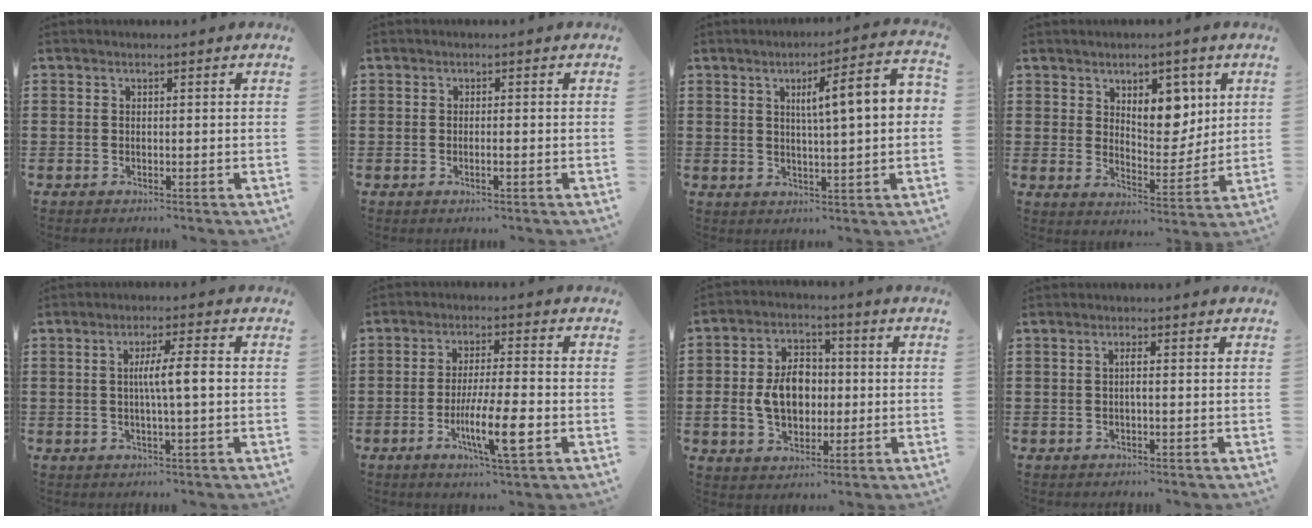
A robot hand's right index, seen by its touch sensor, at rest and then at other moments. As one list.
[{"total": 0.8, "force": [-0.4, 0.1, 0.7], "torque": [-0.014, -0.003, -0.006]}, {"total": 8.4, "force": [1.7, 0.9, 8.1], "torque": [-0.139, -0.004, 0.016]}, {"total": 7.1, "force": [3.8, 4.1, 4.4], "torque": [-0.069, -0.011, 0.062]}, {"total": 5.2, "force": [-0.1, 0.3, 5.2], "torque": [-0.093, -0.003, -0.006]}, {"total": 9.7, "force": [-3.4, 1.7, 8.9], "torque": [-0.168, -0.013, -0.060]}, {"total": 8.0, "force": [-0.6, 5.7, 5.6], "torque": [-0.123, 0.008, -0.017]}, {"total": 1.2, "force": [-0.2, 0.0, 1.2], "torque": [-0.023, -0.001, -0.004]}]